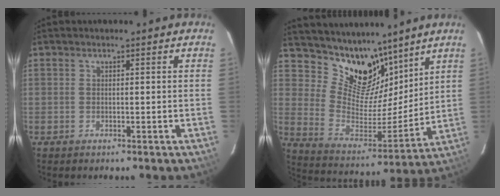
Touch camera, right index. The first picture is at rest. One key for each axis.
{"total": 14.5, "fx": 11.4, "fy": 7.2, "fz": 5.4, "tx": -0.103, "ty": -0.019, "tz": 0.211}